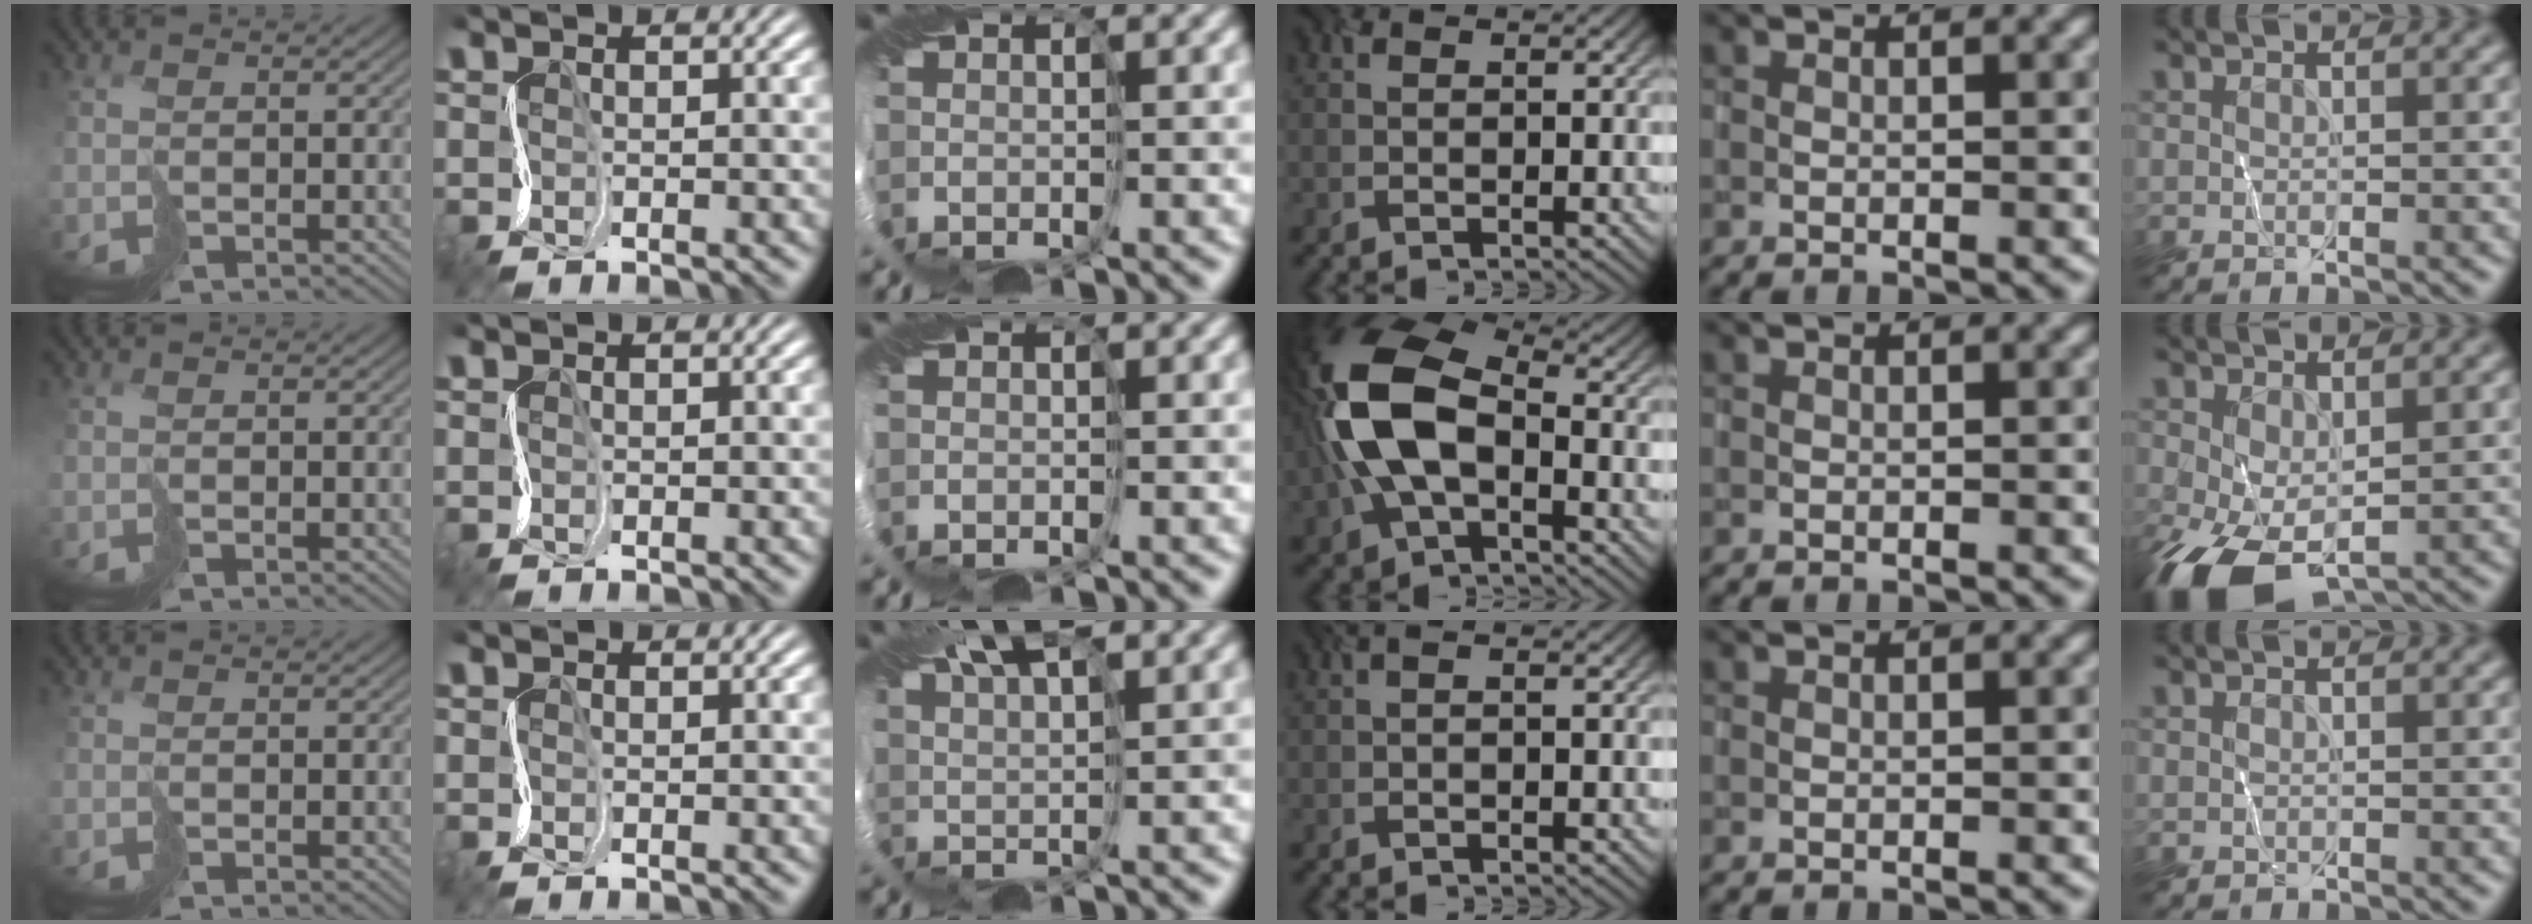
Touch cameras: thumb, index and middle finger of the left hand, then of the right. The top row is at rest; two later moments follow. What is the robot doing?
{"motion": "cut", "object": "receipt paper"}